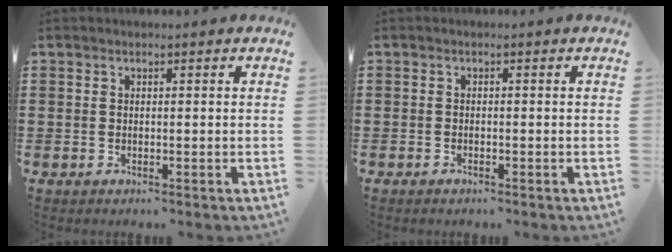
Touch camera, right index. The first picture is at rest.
{"total": 0.7, "force": [-0.6, 0.2, 0.1], "torque": [-0.004, -0.002, -0.012]}